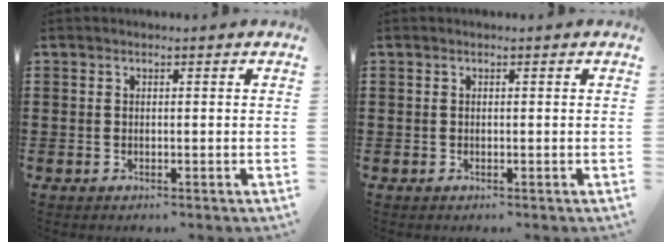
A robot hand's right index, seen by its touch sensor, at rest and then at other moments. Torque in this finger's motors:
{"motor_torque": [-0.61, 1.52, 0.00, 0.00]}